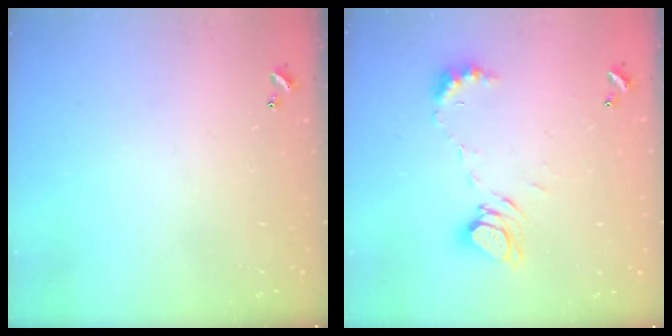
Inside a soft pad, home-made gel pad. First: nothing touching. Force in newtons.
{"total": 8.4, "press": 8.4, "slide": 1.0}